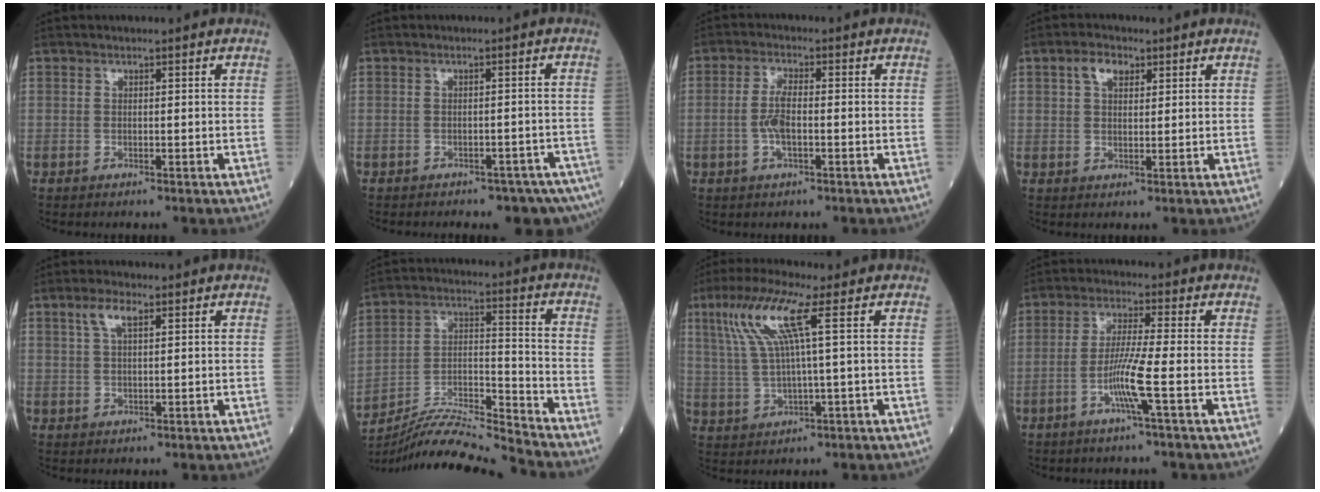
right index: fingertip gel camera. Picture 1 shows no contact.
{"total": 8.4, "force": [-6.8, 2.8, 4.0], "torque": [-0.037, 0.006, -0.074]}
{"total": 4.0, "force": [-0.7, 1.1, 3.8], "torque": [-0.087, 0.002, -0.012]}
{"total": 3.7, "force": [2.0, 2.1, 2.3], "torque": [-0.047, 0.011, 0.038]}
{"total": 3.5, "force": [2.0, 1.0, 2.7], "torque": [-0.062, 0.010, 0.043]}
{"total": 13.3, "force": [-12.9, -2.2, 2.5], "torque": [-0.048, 0.023, -0.237]}
{"total": 9.0, "force": [3.6, -0.2, 8.2], "torque": [-0.184, 0.014, 0.076]}
{"total": 5.9, "force": [-2.1, -1.1, 5.4], "torque": [-0.110, -0.007, -0.042]}